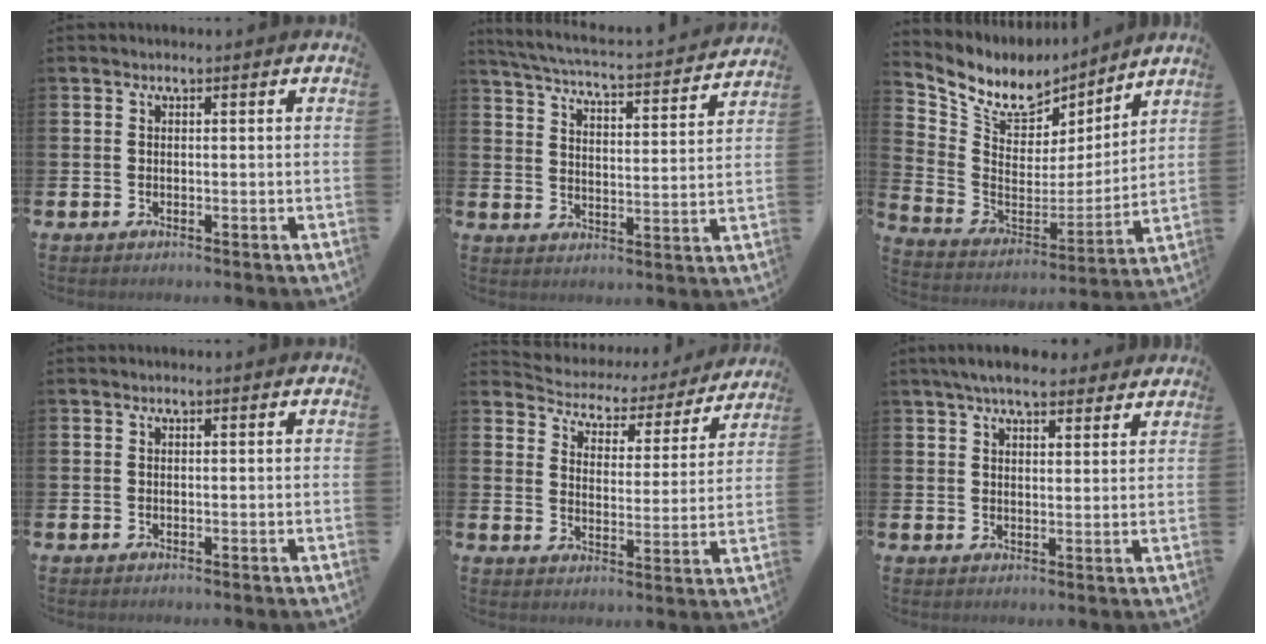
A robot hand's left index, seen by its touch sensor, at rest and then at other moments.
{"total": 4.8, "force": [4.6, 0.4, 1.3], "torque": [-0.047, -0.044, 0.070]}
{"total": 8.9, "force": [7.6, 4.2, 1.7], "torque": [-0.085, -0.051, 0.137]}
{"total": 0.0}
{"total": 3.7, "force": [3.3, 1.7, 0.2], "torque": [-0.027, -0.031, 0.046]}
{"total": 5.7, "force": [5.1, 1.3, 2.0], "torque": [-0.036, -0.017, 0.092]}